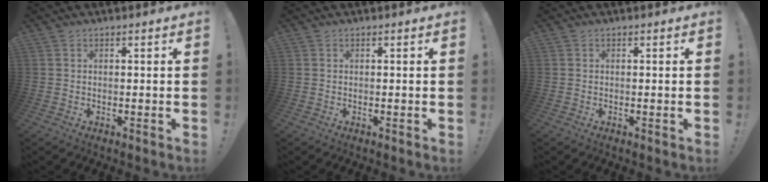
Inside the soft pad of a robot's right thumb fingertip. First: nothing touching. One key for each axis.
{"total": 0.0}
{"total": 0.6, "fx": 0.0, "fy": -0.4, "fz": 0.4, "tx": -0.004, "ty": -0.004, "tz": -0.001}